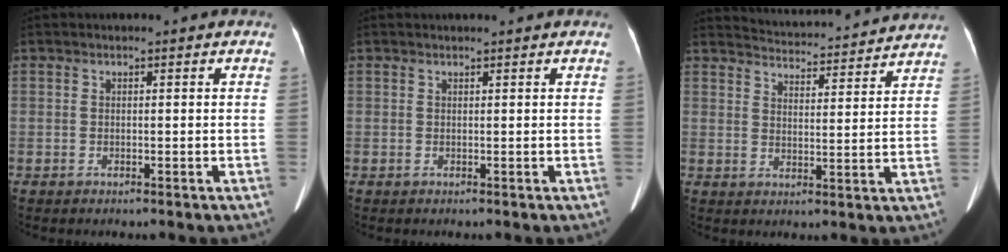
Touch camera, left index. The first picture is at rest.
{"total": 2.2, "force": [2.0, 0.0, 0.8], "torque": [-0.010, 0.007, 0.023]}
{"total": 16.1, "force": [15.6, 1.5, 3.7], "torque": [-0.055, -0.012, 0.198]}